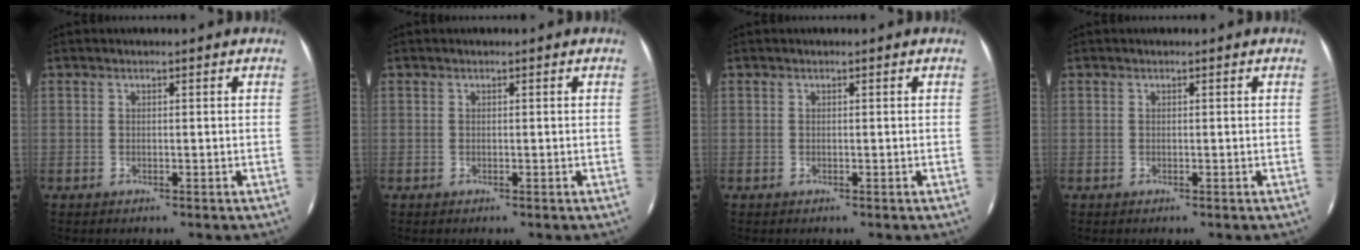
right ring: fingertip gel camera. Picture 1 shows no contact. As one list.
[{"total": 0.0}, {"total": 0.0}, {"total": 0.0}]